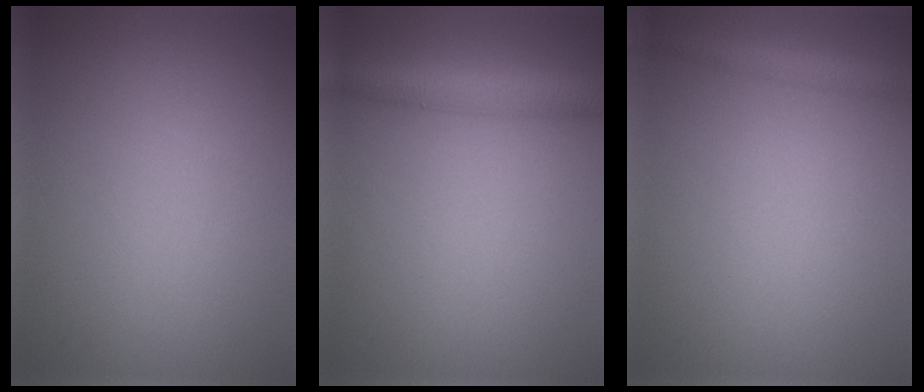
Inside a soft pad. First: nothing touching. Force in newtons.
{"total": 3.5, "press": 3.5, "slide": 0.1}
{"total": 2.6, "press": 2.6, "slide": 0.0}